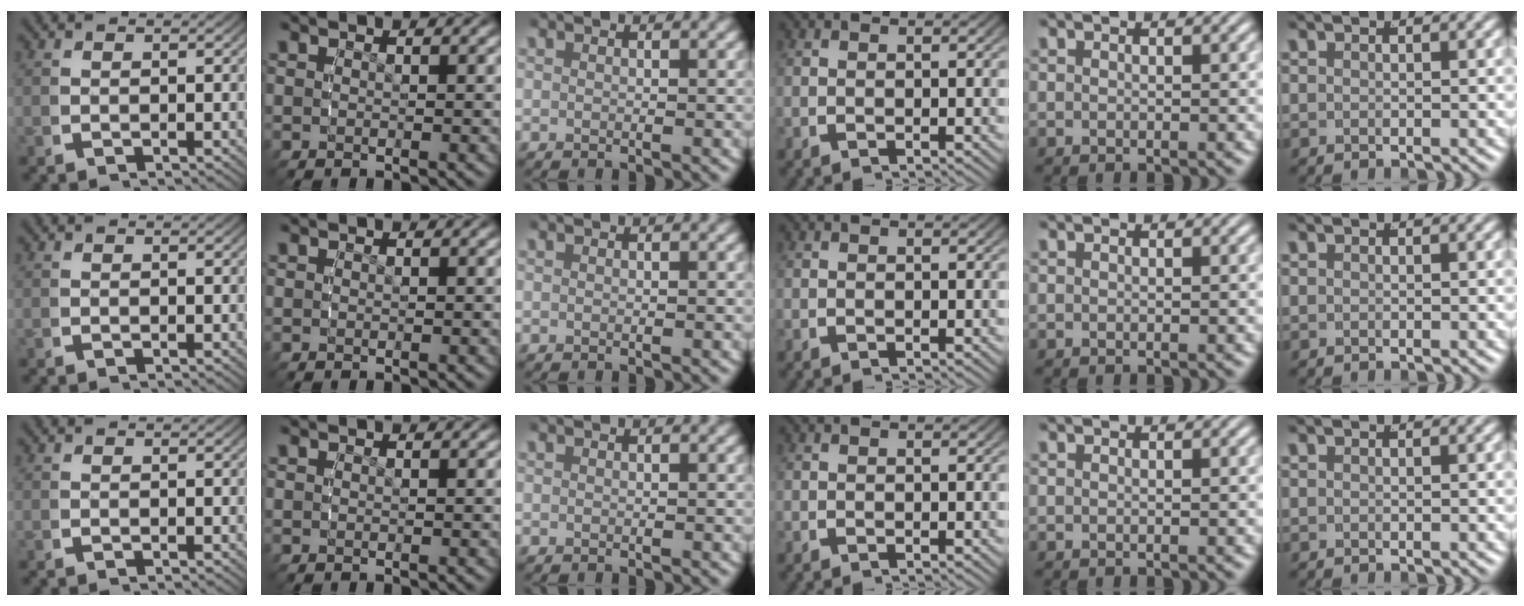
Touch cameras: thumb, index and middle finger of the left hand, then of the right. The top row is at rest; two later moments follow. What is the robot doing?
{"motion": "reach", "object": "toothpaste"}